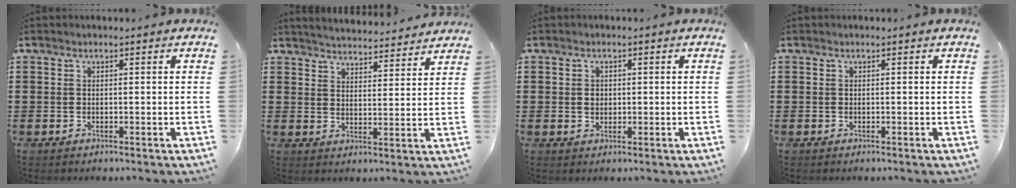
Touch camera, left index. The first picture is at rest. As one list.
[{"total": 4.0, "force": [4.0, -0.3, 0.0], "torque": [-0.016, -0.028, 0.069]}, {"total": 1.6, "force": [0.2, 1.3, 0.8], "torque": [-0.019, 0.008, 0.003]}, {"total": 0.0}]